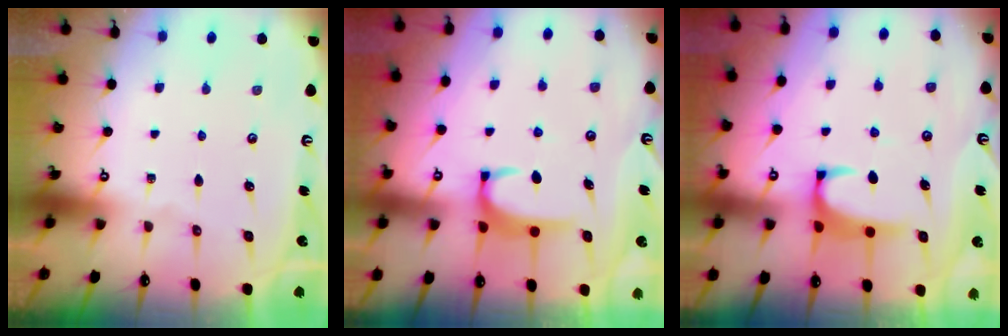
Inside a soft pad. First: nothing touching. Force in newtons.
{"total": 2.9, "press": 2.8, "slide": 0.5}
{"total": 2.0, "press": 1.9, "slide": 0.6}